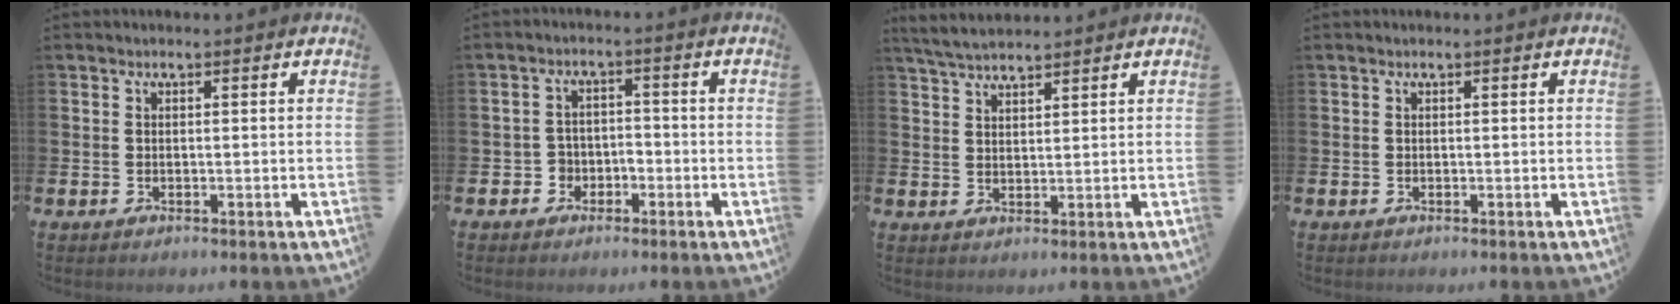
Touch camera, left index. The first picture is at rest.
{"total": 2.8, "force": [-1.8, 2.1, 0.1], "torque": [-0.018, 0.006, -0.041]}
{"total": 4.1, "force": [3.9, 0.5, 1.1], "torque": [-0.027, -0.014, 0.072]}
{"total": 0.0}